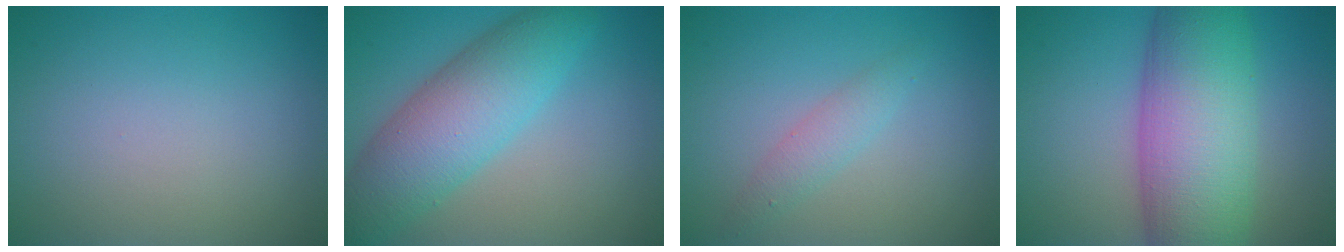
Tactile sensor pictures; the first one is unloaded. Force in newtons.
{"total": 7.7, "press": 7.7, "slide": 0.2}
{"total": 1.7, "press": 1.7, "slide": 0.0}
{"total": 12.2, "press": 12.2, "slide": 0.4}